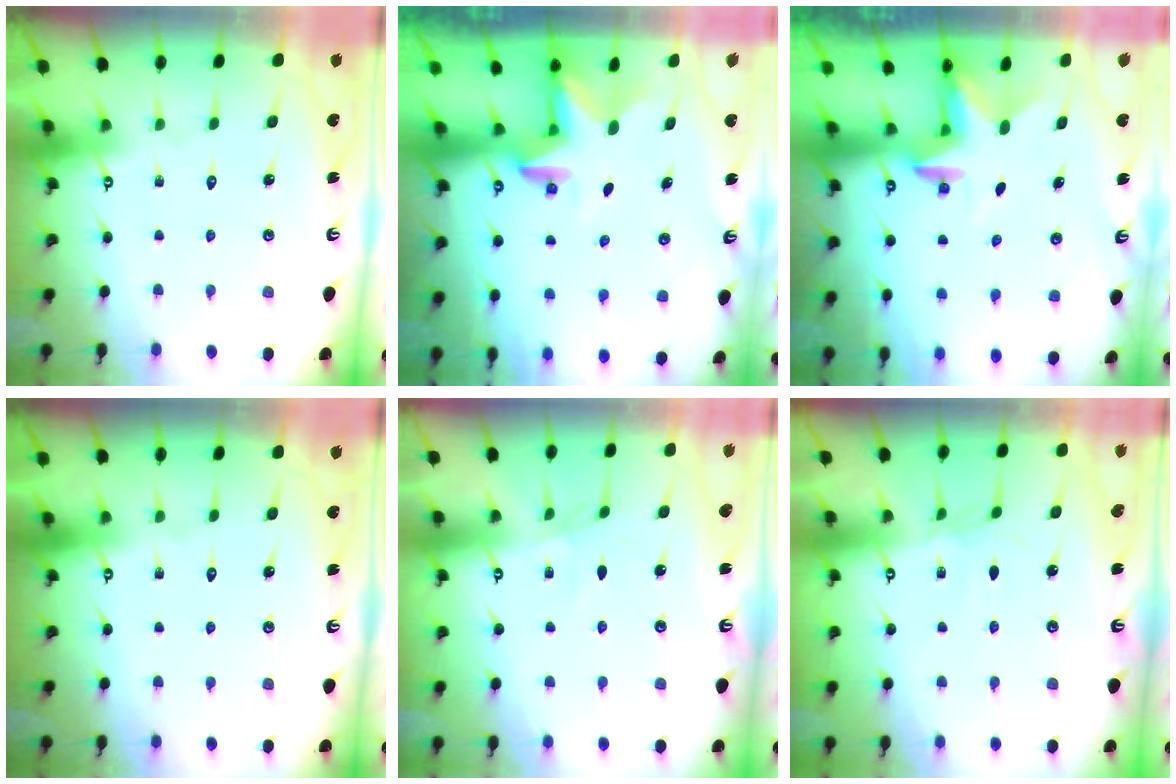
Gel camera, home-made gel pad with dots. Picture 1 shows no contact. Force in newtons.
{"total": 2.8, "press": 2.8, "slide": 0.2}
{"total": 2.4, "press": 2.3, "slide": 0.4}
{"total": 0.0}
{"total": 1.4, "press": 1.3, "slide": 0.3}
{"total": 2.3, "press": 2.2, "slide": 0.4}